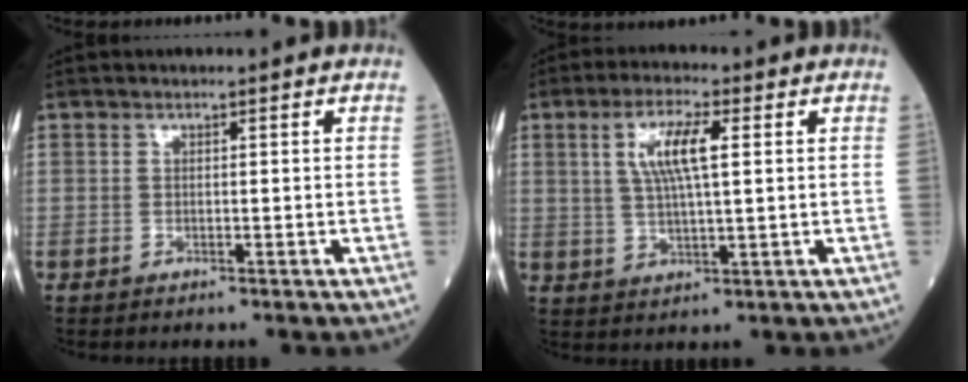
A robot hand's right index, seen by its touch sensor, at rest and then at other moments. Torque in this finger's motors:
{"motor_torque": [0.27, 0.06, 0.21, 0.10]}